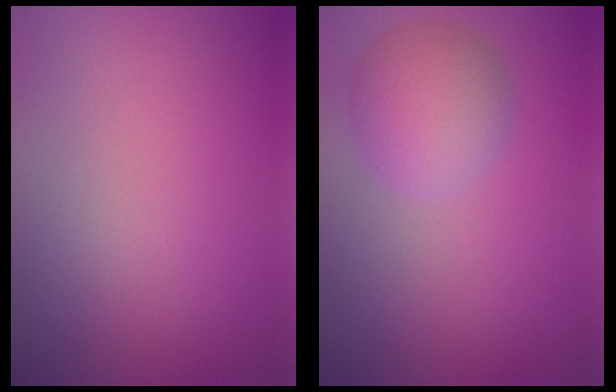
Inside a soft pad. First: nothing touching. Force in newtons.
{"total": 4.7, "press": 4.7, "slide": 0.1}